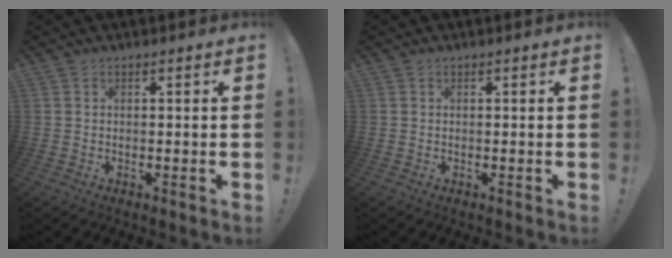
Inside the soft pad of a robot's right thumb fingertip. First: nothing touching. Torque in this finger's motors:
{"motor_torque": [-0.10, 0.10, 0.09, -0.04, 0.00]}